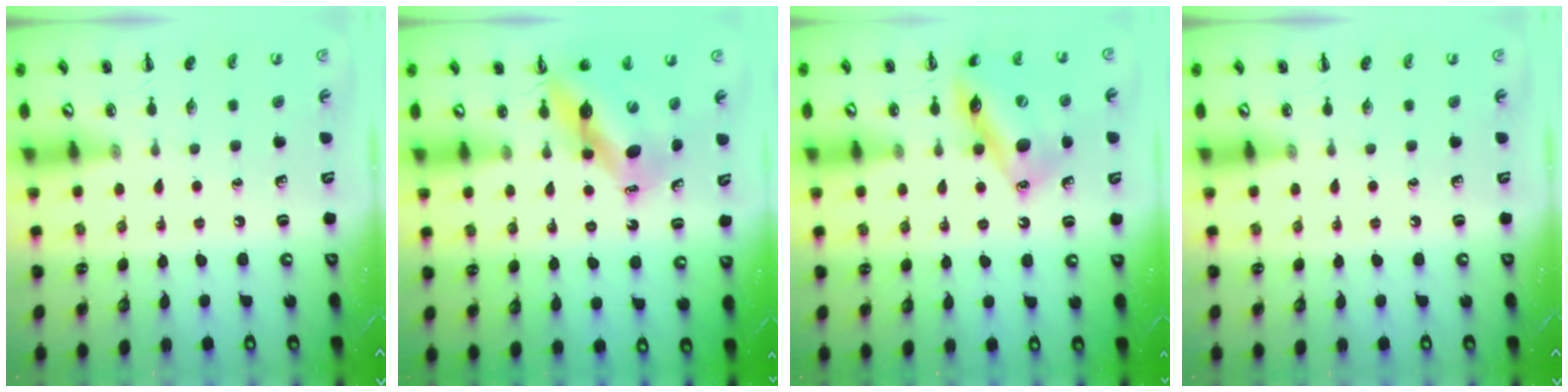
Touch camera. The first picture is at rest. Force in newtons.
{"total": 11.6, "press": 10.9, "slide": 3.8}
{"total": 15.5, "press": 15.3, "slide": 2.5}
{"total": 0.0}